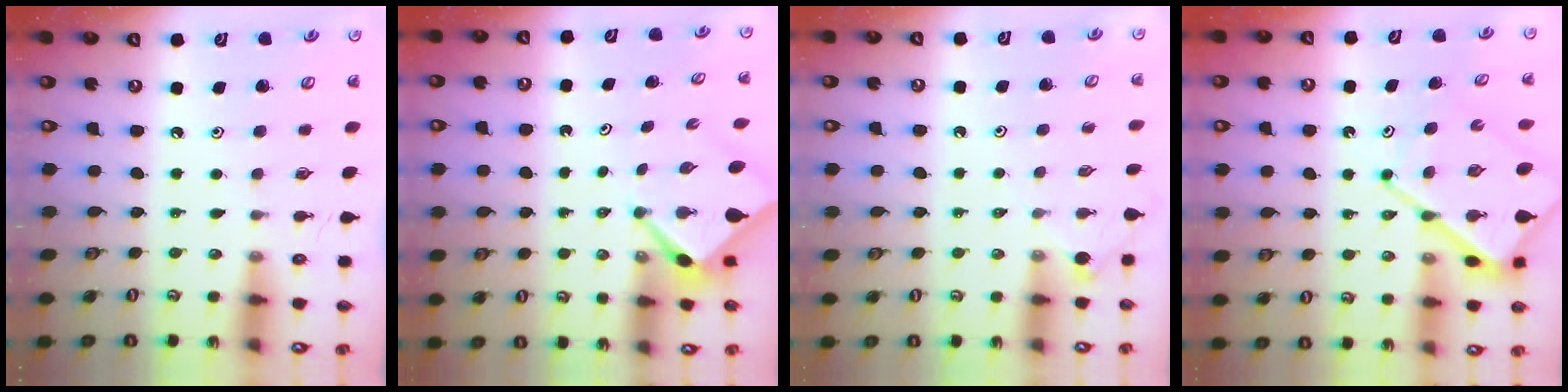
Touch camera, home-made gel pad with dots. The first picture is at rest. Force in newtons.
{"total": 2.6, "press": 2.6, "slide": 0.3}
{"total": 2.2, "press": 2.2, "slide": 0.4}
{"total": 11.7, "press": 11.6, "slide": 1.4}